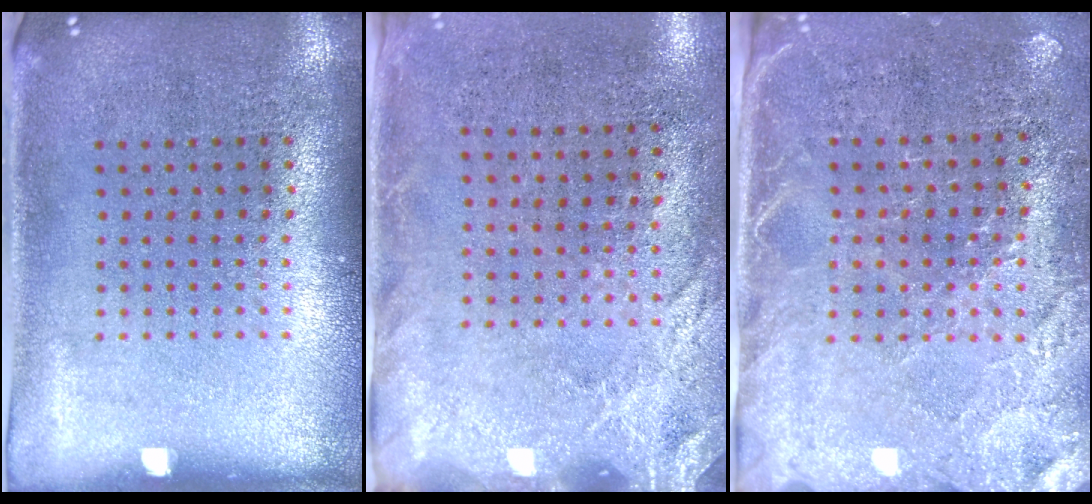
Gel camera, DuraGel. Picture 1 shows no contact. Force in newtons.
{"total": 2.5, "press": 1.9, "slide": 1.6}
{"total": 3.1, "press": 2.8, "slide": 1.5}